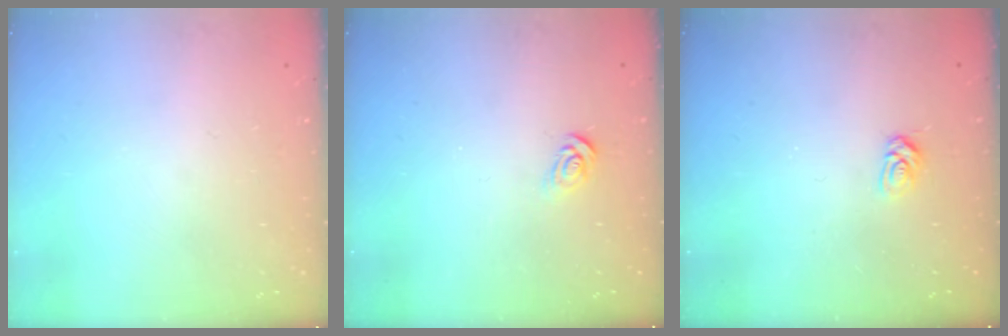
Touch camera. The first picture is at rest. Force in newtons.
{"total": 3.7, "press": 3.7, "slide": 0.2}
{"total": 4.2, "press": 4.2, "slide": 0.5}